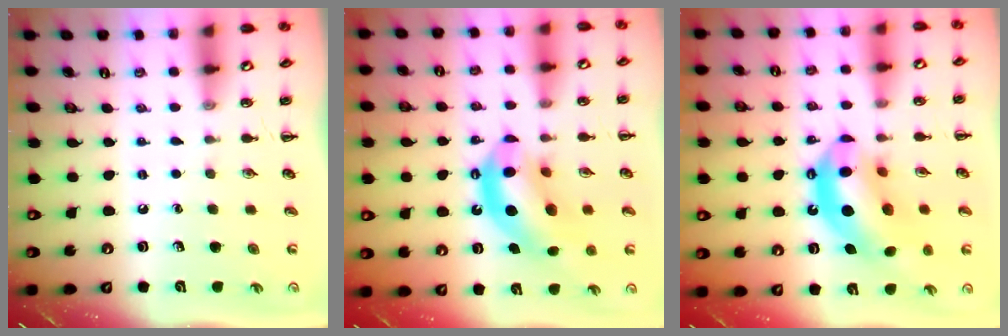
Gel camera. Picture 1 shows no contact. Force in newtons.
{"total": 14.4, "press": 13.8, "slide": 4.2}
{"total": 16.5, "press": 15.9, "slide": 4.6}